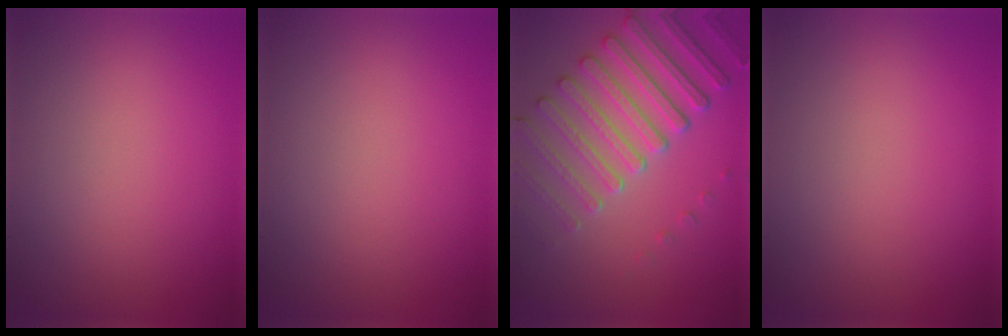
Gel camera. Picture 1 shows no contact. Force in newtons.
{"total": 0.0}
{"total": 5.9, "press": 5.3, "slide": 2.6}
{"total": 0.0}